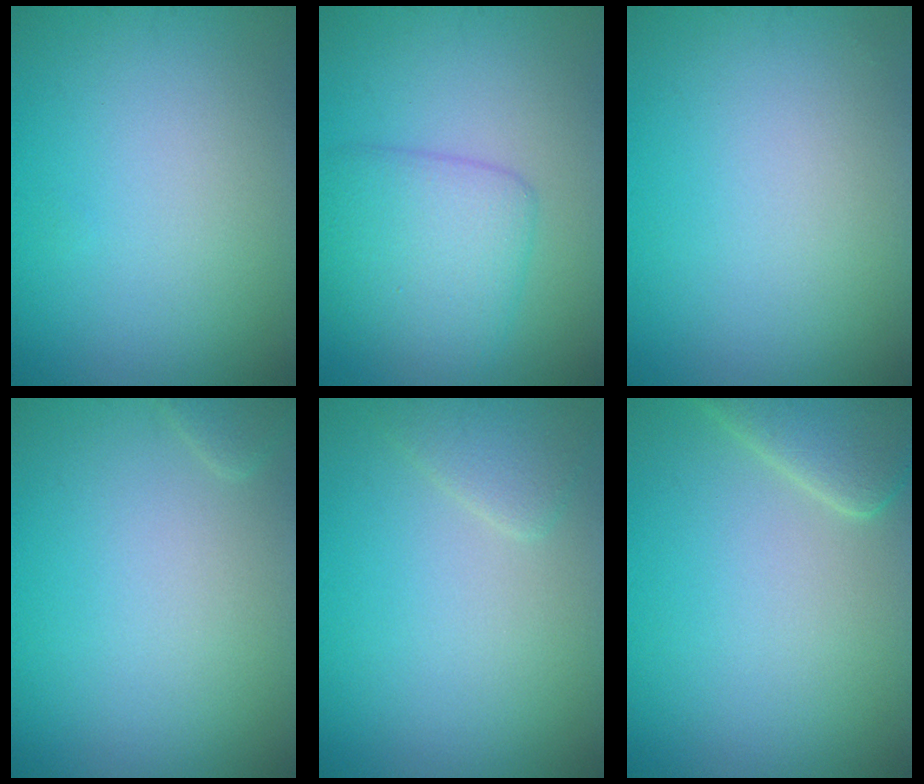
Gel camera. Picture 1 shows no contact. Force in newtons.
{"total": 4.9, "press": 4.9, "slide": 0.2}
{"total": 0.0}
{"total": 0.8, "press": 0.8, "slide": 0.1}
{"total": 1.9, "press": 1.9, "slide": 0.2}
{"total": 4.1, "press": 4.1, "slide": 0.5}